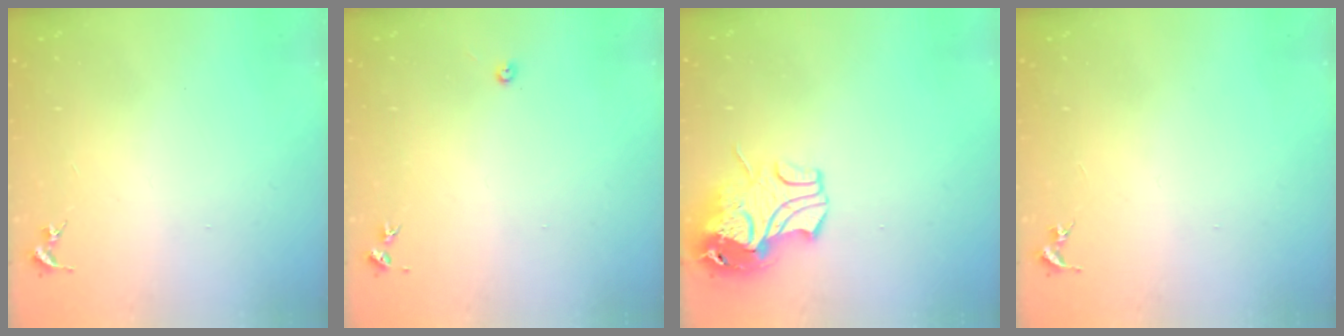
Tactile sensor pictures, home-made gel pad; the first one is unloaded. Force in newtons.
{"total": 3.0, "press": 3.0, "slide": 0.4}
{"total": 12.1, "press": 12.0, "slide": 1.8}
{"total": 0.0}